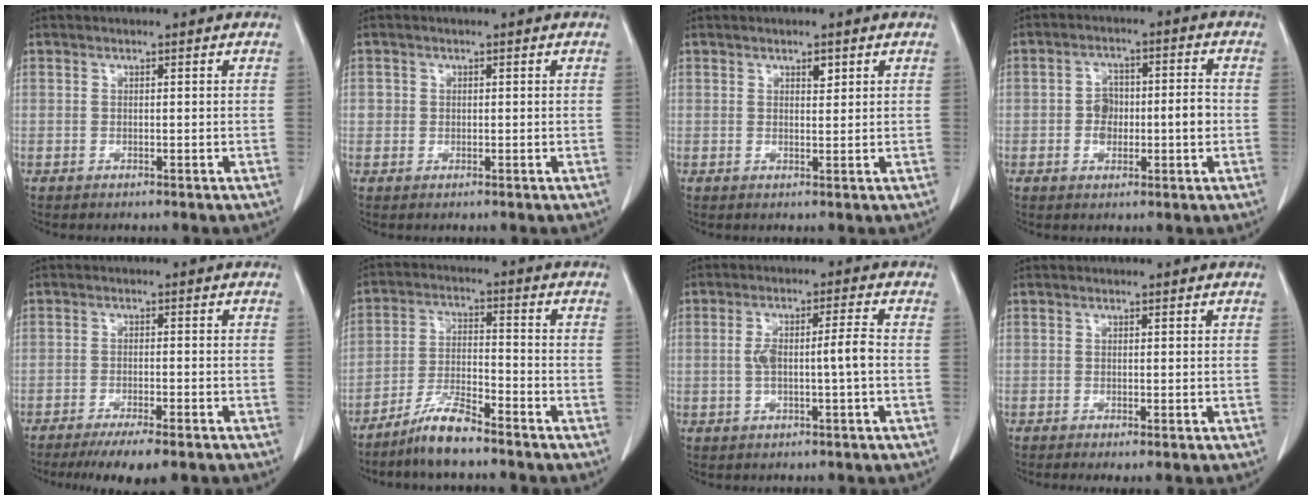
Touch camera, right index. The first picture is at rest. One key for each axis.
{"total": 1.4, "fx": 0.1, "fy": 1.4, "fz": 0.2, "tx": 0.007, "ty": 0.004, "tz": 0.000}
{"total": 1.4, "fx": 0.9, "fy": 0.6, "fz": 0.9, "tx": -0.013, "ty": -0.004, "tz": 0.013}
{"total": 5.2, "fx": -0.4, "fy": 4.4, "fz": 2.8, "tx": -0.030, "ty": 0.021, "tz": -0.002}
{"total": 8.2, "fx": -6.4, "fy": 1.1, "fz": 5.1, "tx": -0.067, "ty": -0.014, "tz": -0.094}
{"total": 6.9, "fx": -5.7, "fy": 0.9, "fz": 3.8, "tx": -0.081, "ty": -0.013, "tz": -0.111}
{"total": 5.7, "fx": -0.5, "fy": 0.5, "fz": 5.7, "tx": -0.112, "ty": 0.017, "tz": -0.005}
{"total": 1.2, "fx": -0.6, "fy": 0.1, "fz": 1.0, "tx": -0.017, "ty": -0.004, "tz": -0.008}